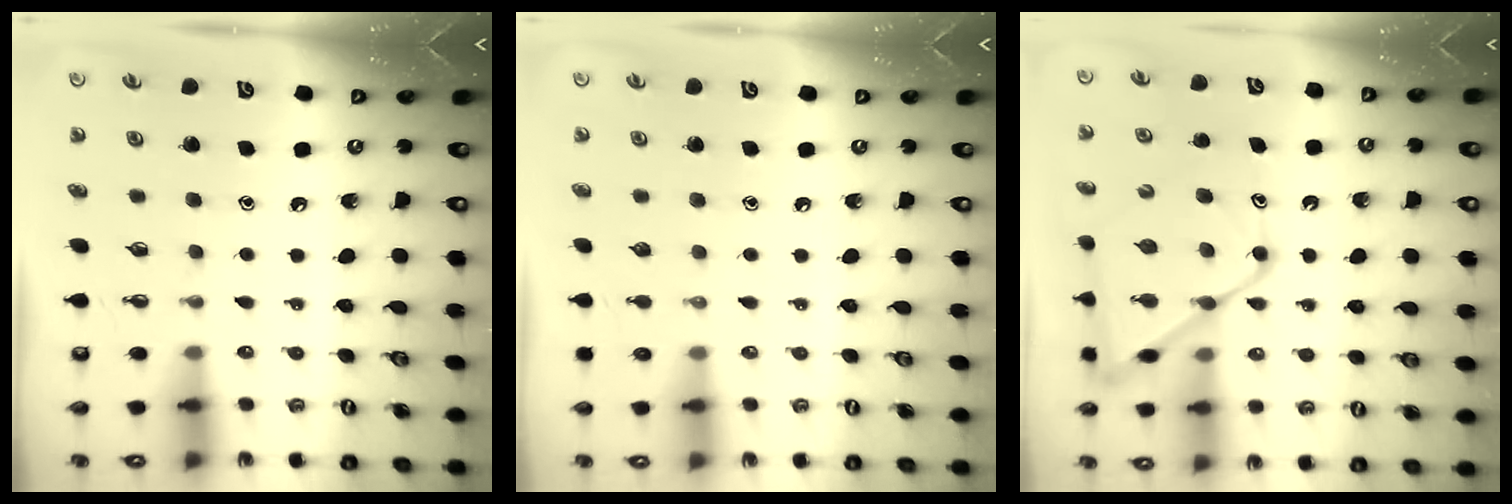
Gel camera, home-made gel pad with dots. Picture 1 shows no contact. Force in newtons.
{"total": 0.0}
{"total": 14.9, "press": 14.8, "slide": 1.2}